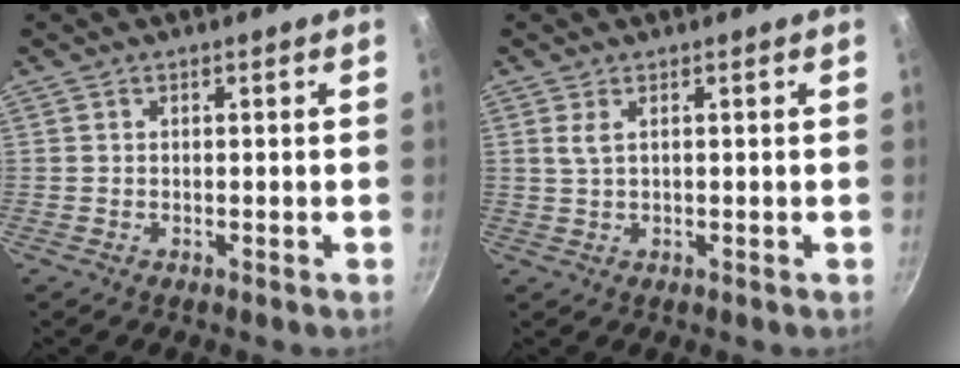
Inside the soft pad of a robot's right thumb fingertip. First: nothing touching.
{"total": 1.8, "force": [0.6, 0.5, 1.6], "torque": [-0.033, 0.000, 0.014]}